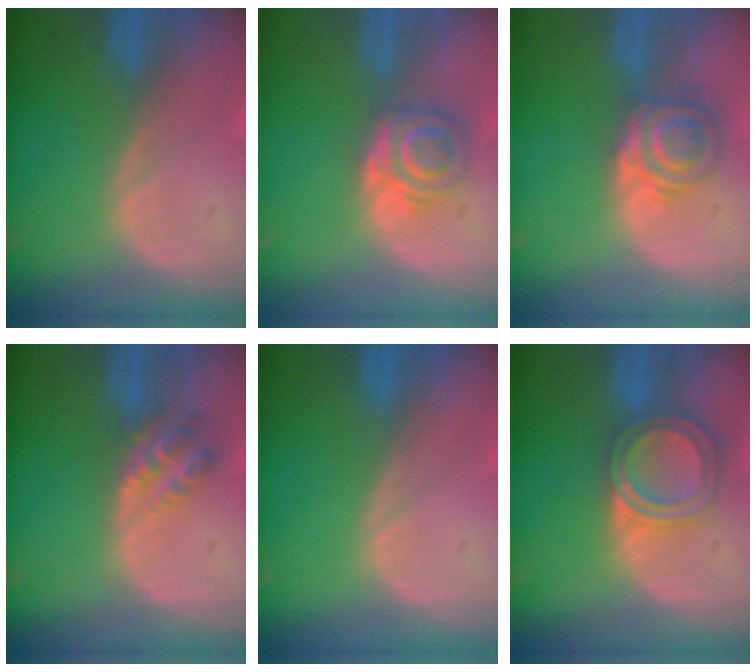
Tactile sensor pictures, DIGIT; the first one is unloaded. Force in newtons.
{"total": 5.3, "press": 5.0, "slide": 1.7}
{"total": 6.0, "press": 5.5, "slide": 2.3}
{"total": 4.5, "press": 3.8, "slide": 2.5}
{"total": 0.0}
{"total": 6.6, "press": 5.9, "slide": 3.0}